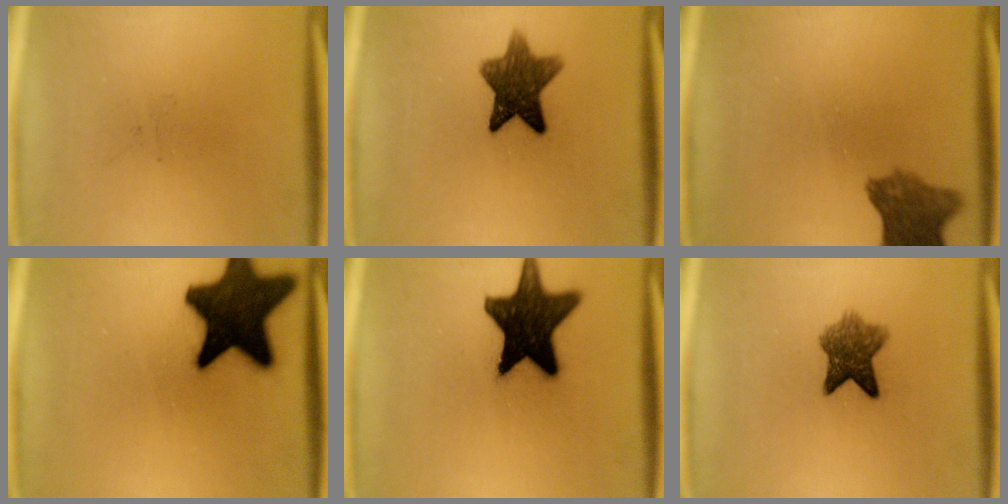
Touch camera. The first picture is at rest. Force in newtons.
{"total": 9.8}
{"total": 7.1}
{"total": 17.5}
{"total": 17.6}
{"total": 6.5}